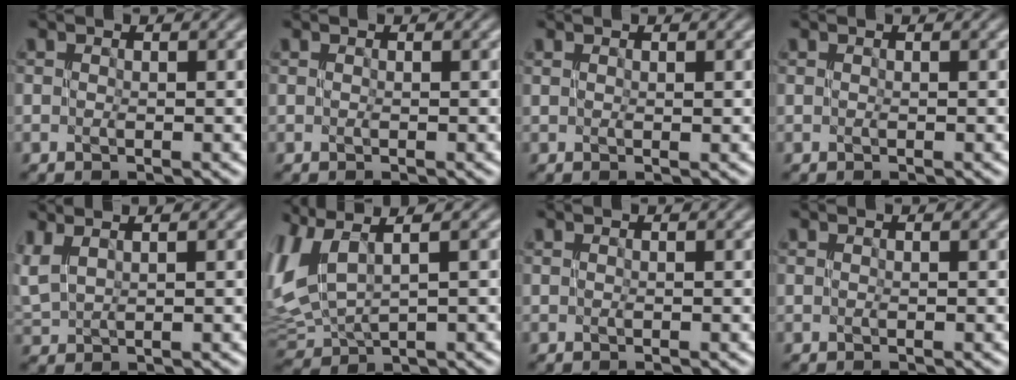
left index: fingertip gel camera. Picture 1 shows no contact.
{"total": 0.0}
{"total": 0.0}
{"total": 0.0}
{"total": 2.1, "force": [1.6, 0.6, 1.2], "torque": [-0.032, 0.006, 0.033]}
{"total": 5.5, "force": [2.5, 2.7, 4.1], "torque": [-0.110, 0.014, 0.050]}
{"total": 0.0}
{"total": 0.0}